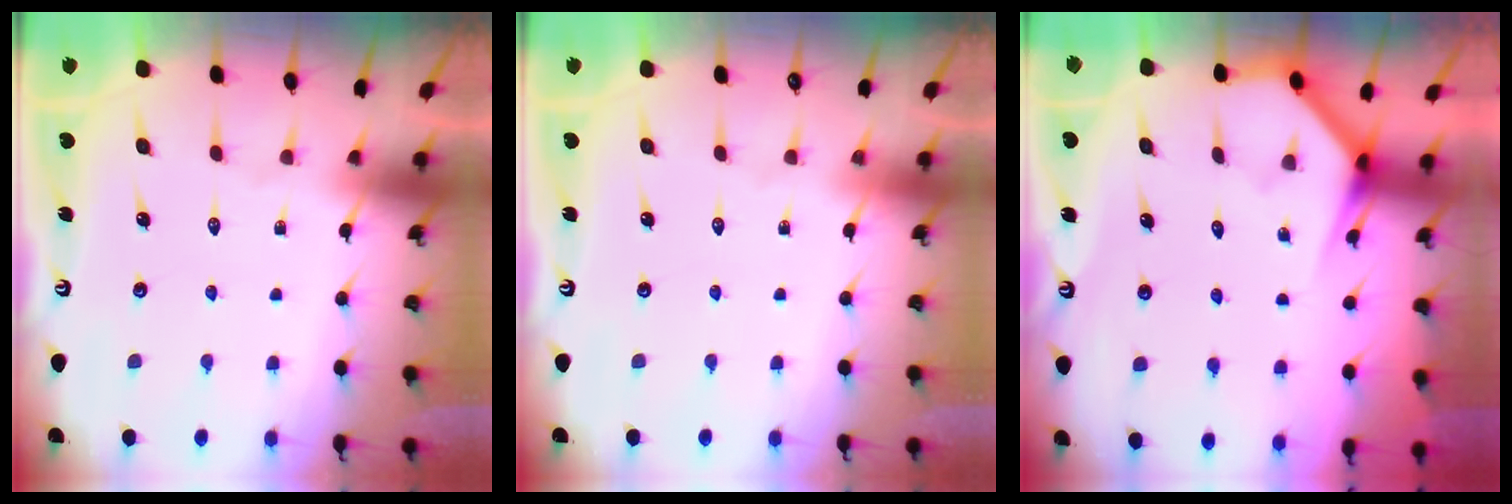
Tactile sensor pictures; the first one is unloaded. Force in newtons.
{"total": 0.0}
{"total": 3.7, "press": 3.7, "slide": 0.3}